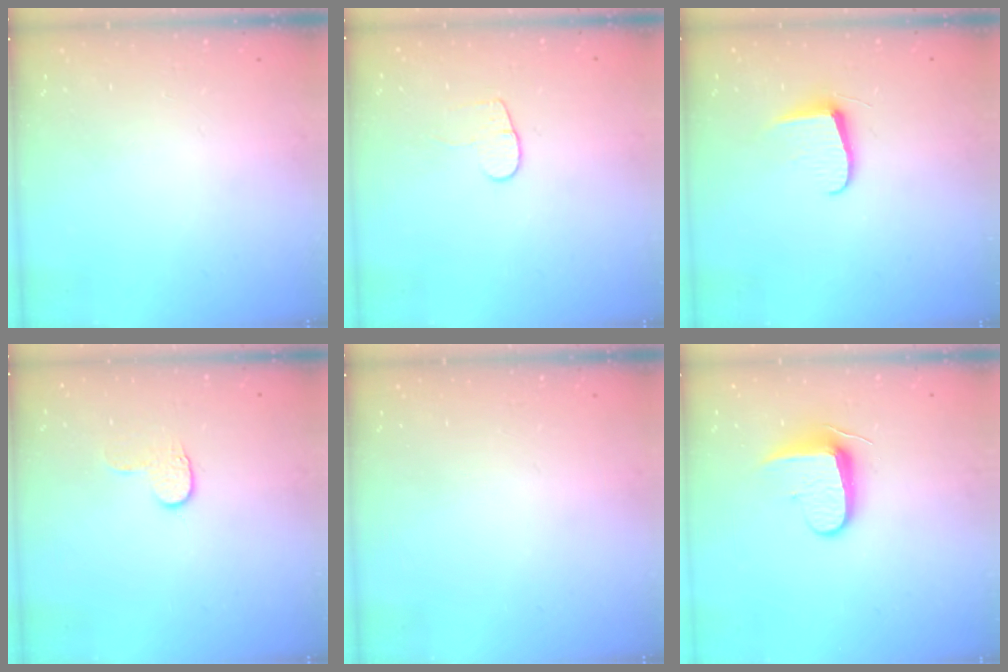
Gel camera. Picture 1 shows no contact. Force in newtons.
{"total": 4.5, "press": 4.4, "slide": 0.5}
{"total": 6.2, "press": 6.2, "slide": 0.7}
{"total": 5.8, "press": 5.8, "slide": 0.5}
{"total": 0.0}
{"total": 8.9, "press": 8.9, "slide": 0.9}